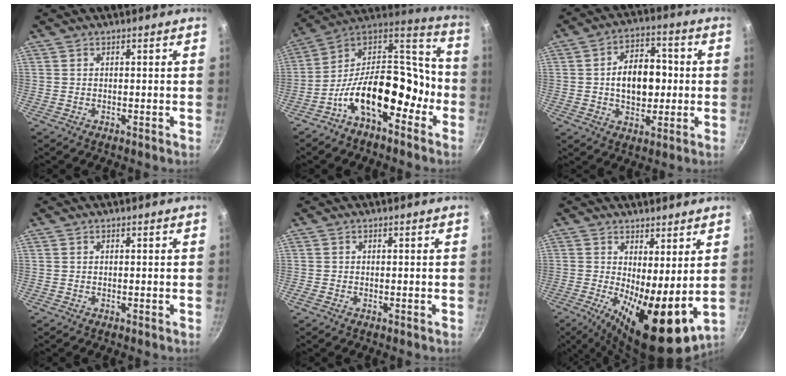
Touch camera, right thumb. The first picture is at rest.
{"total": 19.9, "force": [-7.3, 10.0, 15.6], "torque": [-0.220, 0.096, -0.125]}
{"total": 11.7, "force": [0.1, 7.5, 9.0], "torque": [-0.109, 0.016, 0.000]}
{"total": 0.0}
{"total": 0.6, "force": [-0.3, 0.3, 0.4], "torque": [-0.015, -0.003, -0.009]}
{"total": 15.4, "force": [-0.5, 5.6, 14.3], "torque": [-0.233, -0.029, 0.015]}